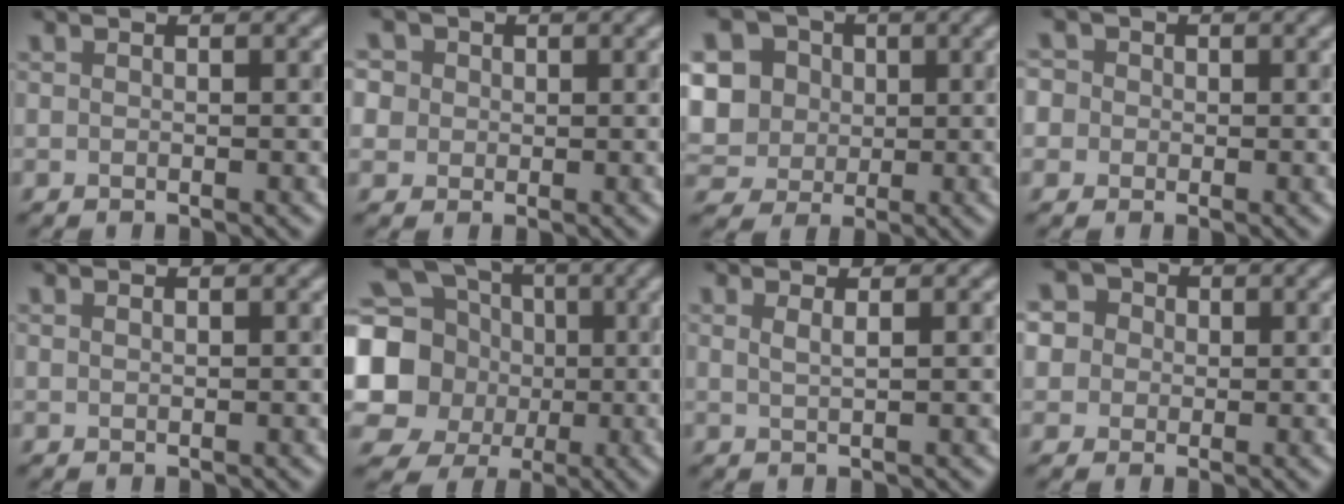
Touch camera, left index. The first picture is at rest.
{"total": 2.1, "force": [0.7, 2.0, 0.1], "torque": [-0.030, 0.014, 0.026]}
{"total": 7.5, "force": [1.0, 6.9, 2.8], "torque": [-0.088, 0.018, 0.029]}
{"total": 1.5, "force": [0.1, 1.5, -0.3], "torque": [0.005, 0.020, 0.001]}
{"total": 0.8, "force": [0.7, 0.3, 0.2], "torque": [0.002, 0.007, 0.004]}
{"total": 11.8, "force": [-0.6, 11.1, 3.9], "torque": [-0.156, 0.007, -0.012]}
{"total": 1.5, "force": [1.1, 0.4, 1.0], "torque": [-0.006, 0.009, 0.003]}
{"total": 3.6, "force": [1.5, 3.2, 0.9], "torque": [-0.032, 0.024, 0.021]}